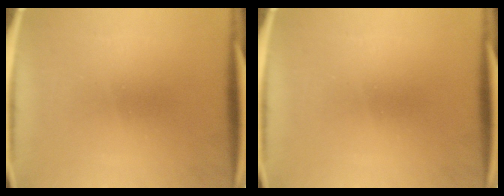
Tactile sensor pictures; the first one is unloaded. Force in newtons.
{"total": 0.0}